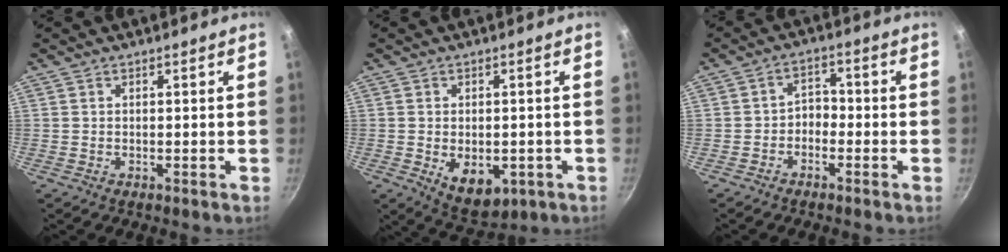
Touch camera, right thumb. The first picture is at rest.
{"total": 8.4, "force": [-2.2, 5.3, 6.2], "torque": [-0.068, -0.005, -0.014]}
{"total": 3.4, "force": [-1.7, 2.4, 1.7], "torque": [-0.011, 0.028, -0.034]}